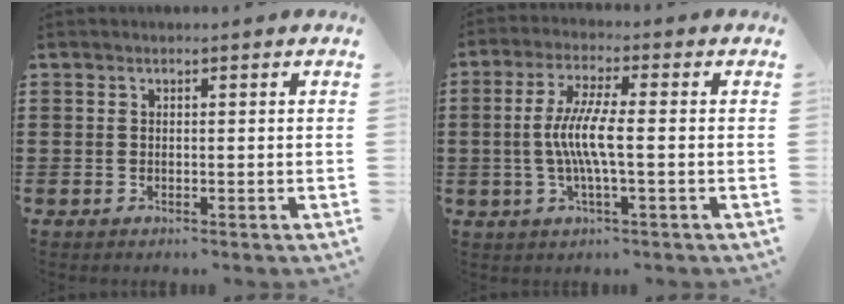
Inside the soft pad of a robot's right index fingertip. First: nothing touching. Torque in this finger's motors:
{"motor_torque": [0.38, -0.20, 0.65, 0.14]}